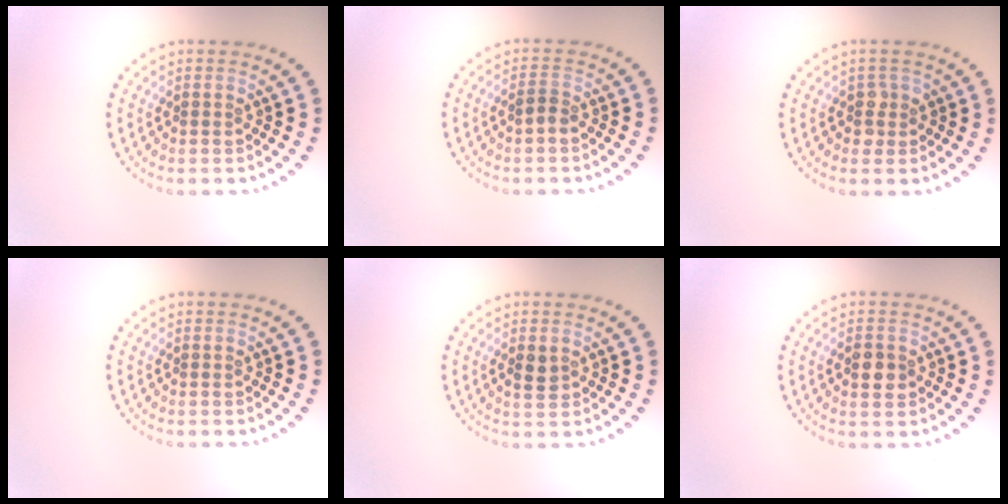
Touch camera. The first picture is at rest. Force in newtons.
{"total": 1.2, "press": 1.1, "slide": 0.5}
{"total": 1.4, "press": 1.3, "slide": 0.6}
{"total": 0.0}
{"total": 1.5, "press": 1.5, "slide": 0.2}
{"total": 2.3, "press": 2.3, "slide": 0.1}